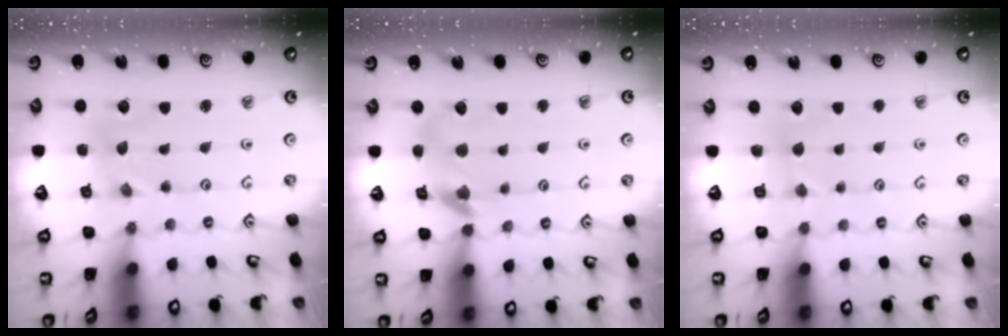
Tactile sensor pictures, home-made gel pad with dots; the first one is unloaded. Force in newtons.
{"total": 11.7, "press": 11.6, "slide": 1.6}
{"total": 1.6, "press": 1.5, "slide": 0.2}